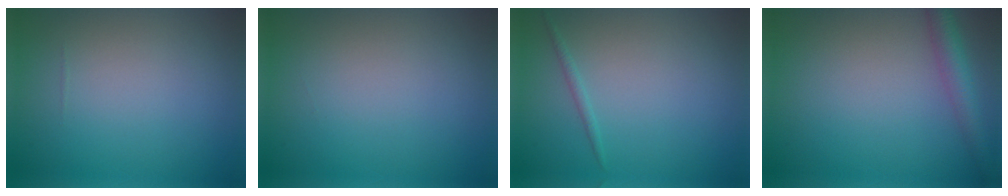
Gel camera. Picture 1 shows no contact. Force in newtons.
{"total": 0.0}
{"total": 0.7, "press": 0.7, "slide": 0.0}
{"total": 3.0, "press": 3.0, "slide": 0.1}